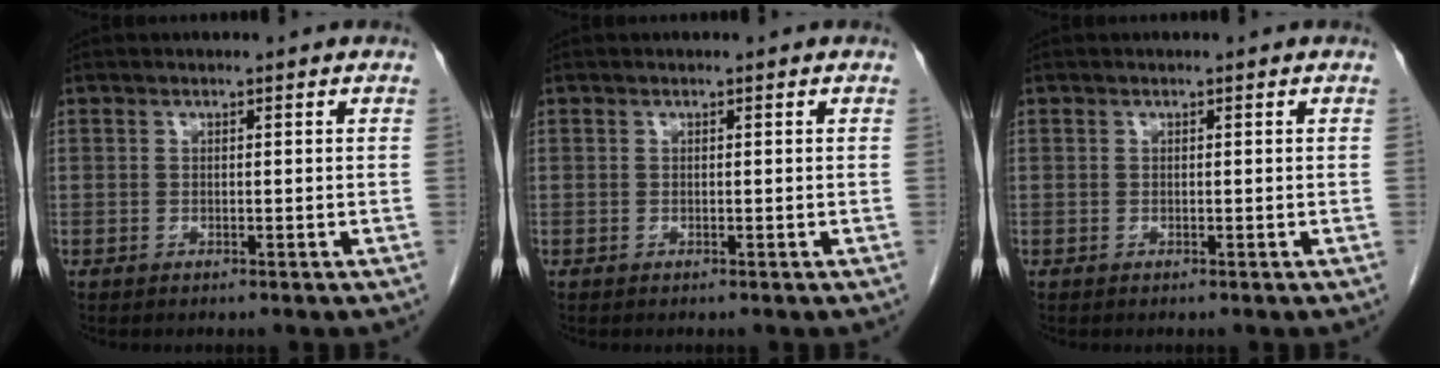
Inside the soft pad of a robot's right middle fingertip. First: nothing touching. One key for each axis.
{"total": 0.0}
{"total": 0.0}